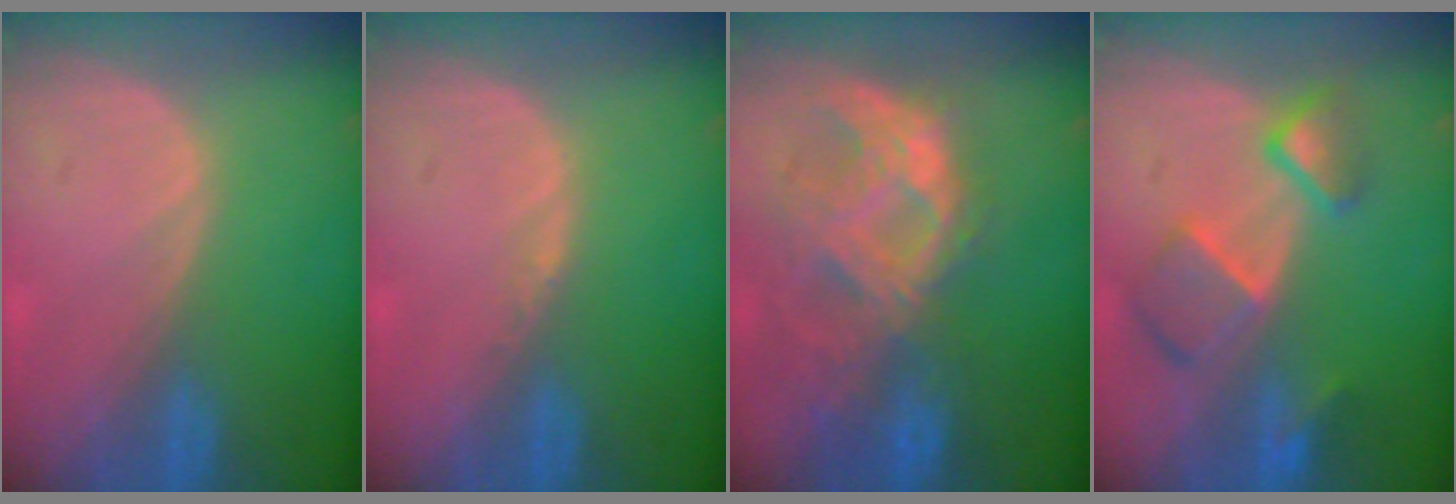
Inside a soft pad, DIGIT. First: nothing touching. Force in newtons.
{"total": 0.6, "press": 0.5, "slide": 0.4}
{"total": 10.1, "press": 9.0, "slide": 4.7}
{"total": 7.7, "press": 6.7, "slide": 3.9}